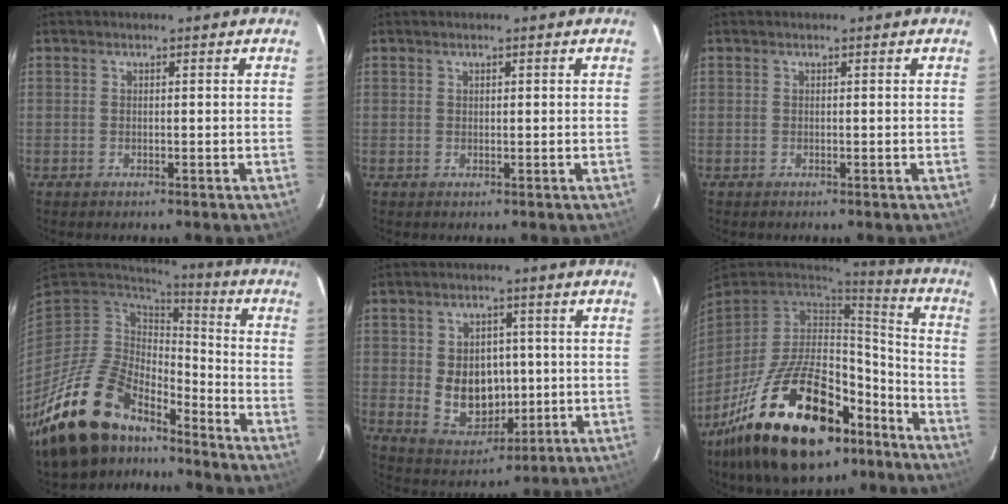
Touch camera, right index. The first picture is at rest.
{"total": 0.6, "force": [0.4, 0.3, 0.3], "torque": [-0.005, 0.003, 0.007]}
{"total": 0.0}
{"total": 20.3, "force": [-15.1, 9.2, 10.0], "torque": [-0.209, -0.021, -0.259]}
{"total": 10.6, "force": [-0.3, 8.3, 6.5], "torque": [-0.134, 0.002, 0.020]}
{"total": 30.7, "force": [-18.2, 14.8, 19.8], "torque": [-0.370, 0.002, -0.269]}